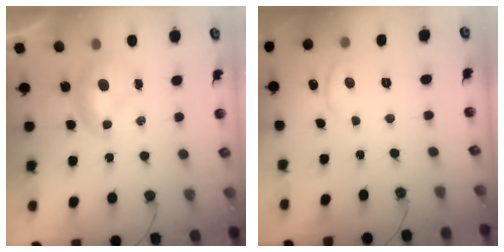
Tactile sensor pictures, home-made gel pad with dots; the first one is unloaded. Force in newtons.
{"total": 1.9, "press": 1.8, "slide": 0.6}